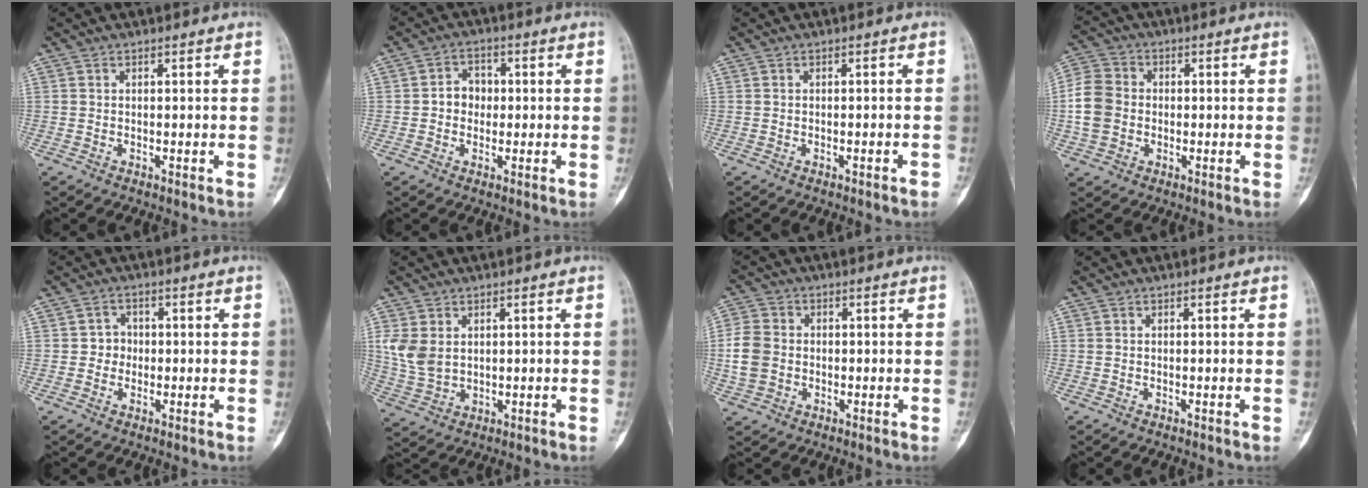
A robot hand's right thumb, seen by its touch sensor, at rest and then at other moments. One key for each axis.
{"total": 4.4, "fx": -0.1, "fy": 3.8, "fz": 2.3, "tx": -0.013, "ty": 0.014, "tz": -0.010}
{"total": 1.3, "fx": -0.9, "fy": 0.1, "fz": 1.0, "tx": -0.017, "ty": 0.004, "tz": -0.006}
{"total": 8.1, "fx": -0.8, "fy": 6.8, "fz": 4.4, "tx": -0.085, "ty": 0.019, "tz": -0.025}
{"total": 2.9, "fx": -0.3, "fy": 2.7, "fz": 0.9, "tx": 0.010, "ty": 0.010, "tz": -0.012}
{"total": 6.6, "fx": 1.7, "fy": 4.8, "fz": 4.1, "tx": -0.079, "ty": -0.005, "tz": 0.046}
{"total": 6.6, "fx": -0.6, "fy": 5.4, "fz": 3.7, "tx": -0.077, "ty": 0.009, "tz": -0.017}
{"total": 0.0}